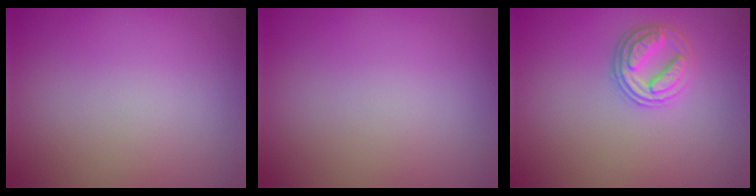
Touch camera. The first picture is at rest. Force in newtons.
{"total": 0.0}
{"total": 2.9, "press": 2.8, "slide": 0.7}